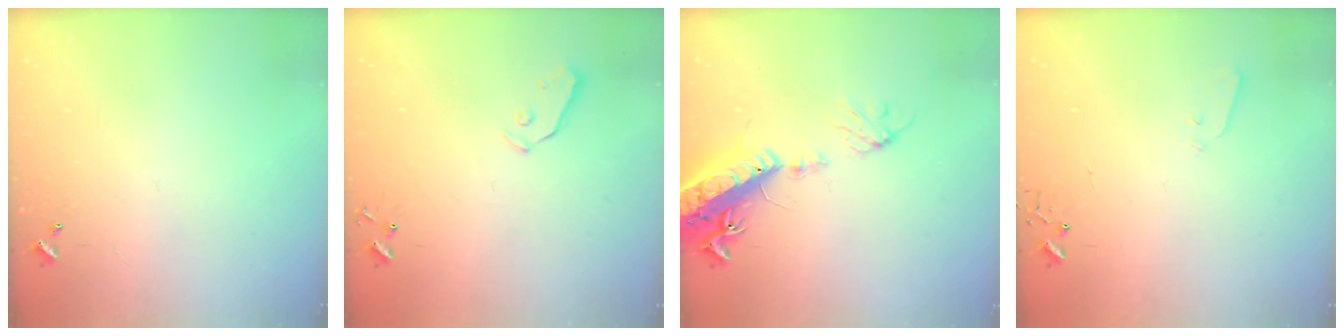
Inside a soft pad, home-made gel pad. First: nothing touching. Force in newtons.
{"total": 3.2, "press": 3.2, "slide": 0.4}
{"total": 17.9, "press": 17.4, "slide": 3.9}
{"total": 3.3, "press": 3.3, "slide": 0.4}